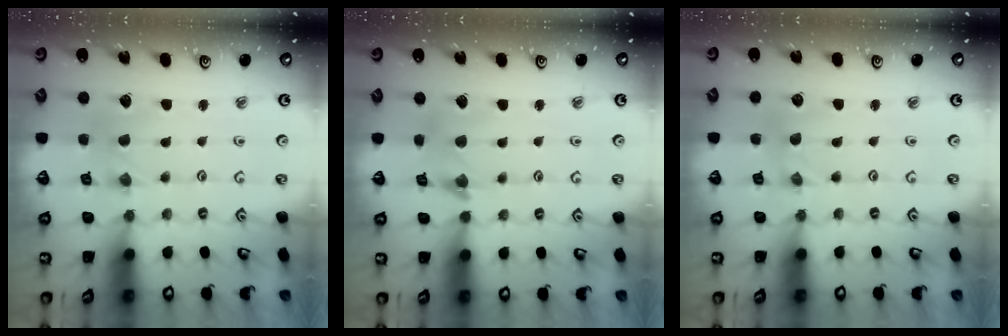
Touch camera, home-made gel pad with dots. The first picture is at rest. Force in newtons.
{"total": 4.6, "press": 4.6, "slide": 0.5}
{"total": 0.7, "press": 0.7, "slide": 0.1}